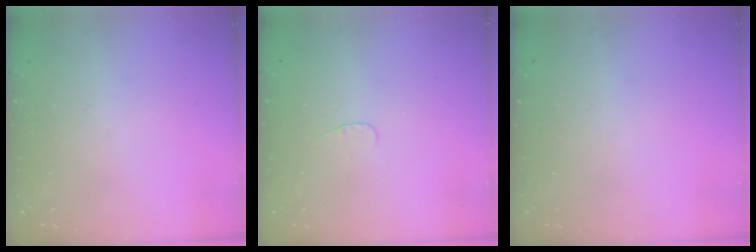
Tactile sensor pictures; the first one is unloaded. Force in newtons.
{"total": 3.1, "press": 3.1, "slide": 0.3}
{"total": 0.0}